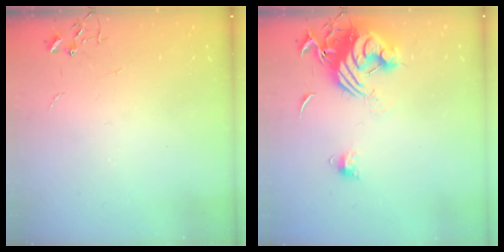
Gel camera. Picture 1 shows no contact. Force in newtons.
{"total": 13.3, "press": 13.2, "slide": 1.5}